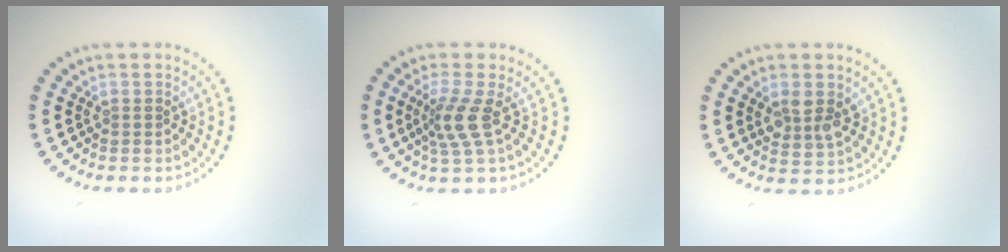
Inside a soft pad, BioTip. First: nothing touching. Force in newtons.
{"total": 2.9, "press": 2.0, "slide": 2.1}
{"total": 2.7, "press": 2.6, "slide": 0.8}